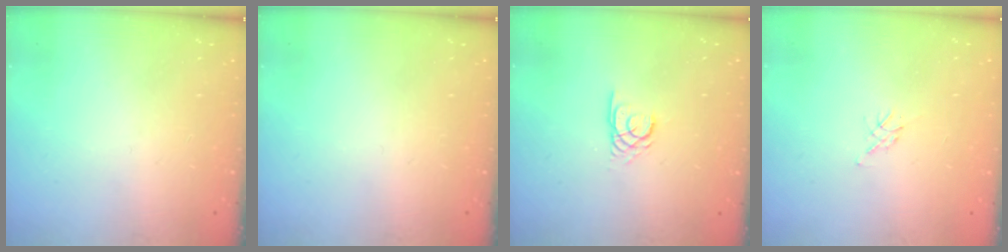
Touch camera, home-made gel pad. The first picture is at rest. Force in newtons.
{"total": 0.0}
{"total": 2.4, "press": 2.4, "slide": 0.2}
{"total": 4.8, "press": 4.8, "slide": 0.7}